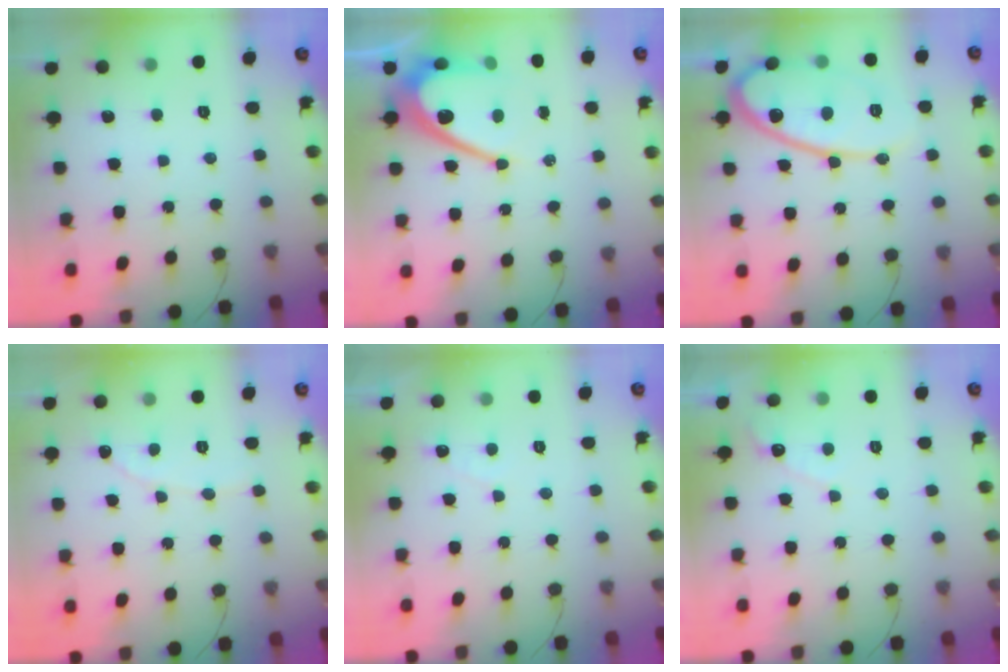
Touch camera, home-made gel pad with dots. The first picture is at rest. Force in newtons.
{"total": 11.9, "press": 11.9, "slide": 1.0}
{"total": 15.6, "press": 15.5, "slide": 1.2}
{"total": 2.5, "press": 2.5, "slide": 0.1}
{"total": 2.2, "press": 2.2, "slide": 0.0}
{"total": 3.6, "press": 3.6, "slide": 0.2}